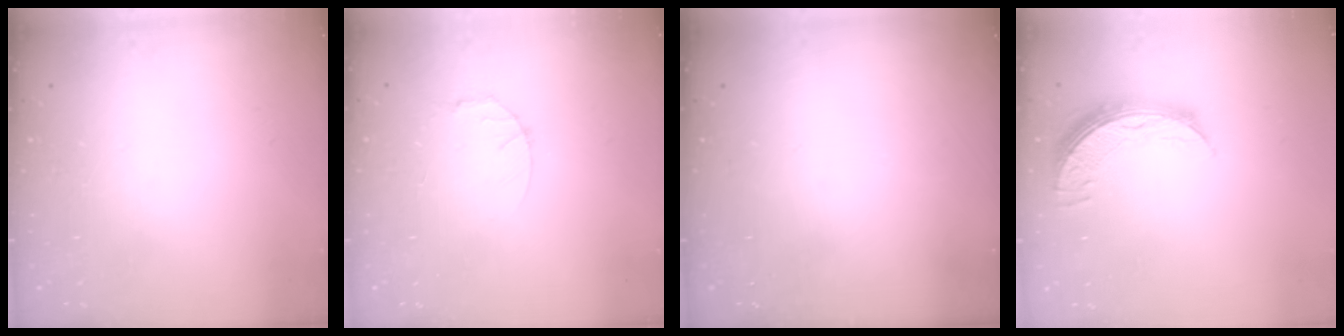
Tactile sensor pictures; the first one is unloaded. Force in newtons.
{"total": 3.1, "press": 3.1, "slide": 0.4}
{"total": 0.0}
{"total": 9.0, "press": 9.0, "slide": 0.9}